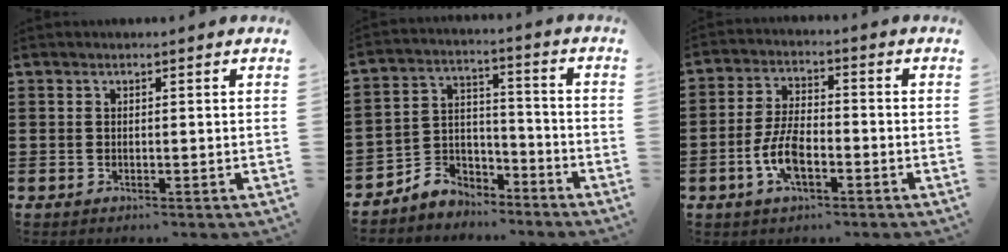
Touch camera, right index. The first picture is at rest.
{"total": 5.1, "force": [-4.4, 2.5, -0.4], "torque": [-0.007, 0.004, -0.092]}
{"total": 6.7, "force": [-2.5, 3.0, 5.4], "torque": [-0.122, 0.003, -0.052]}